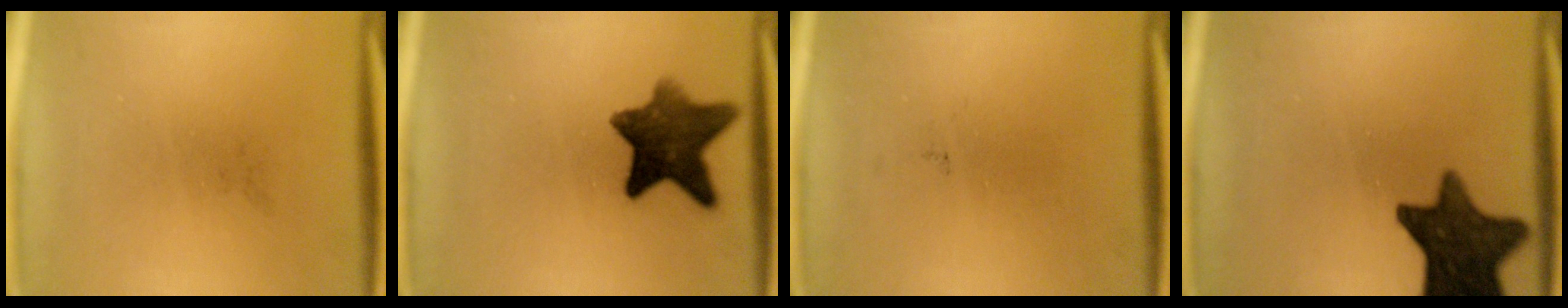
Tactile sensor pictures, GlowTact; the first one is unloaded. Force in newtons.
{"total": 10.3}
{"total": 0.0}
{"total": 13.9}